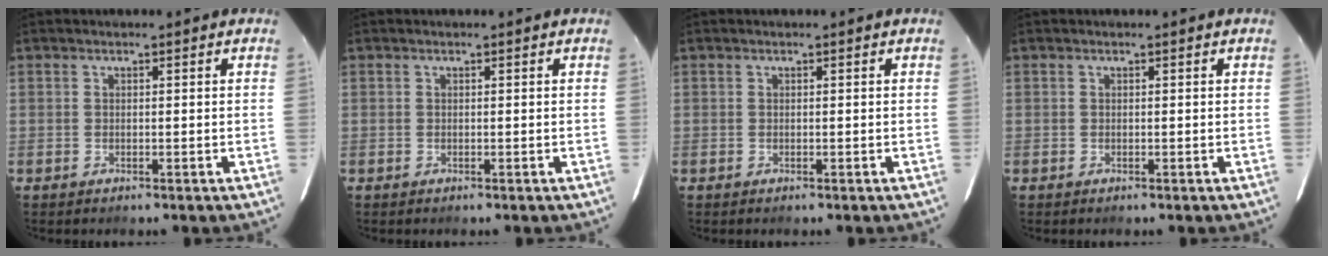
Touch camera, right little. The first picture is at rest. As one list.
[{"total": 0.0}, {"total": 0.0}, {"total": 0.0}]